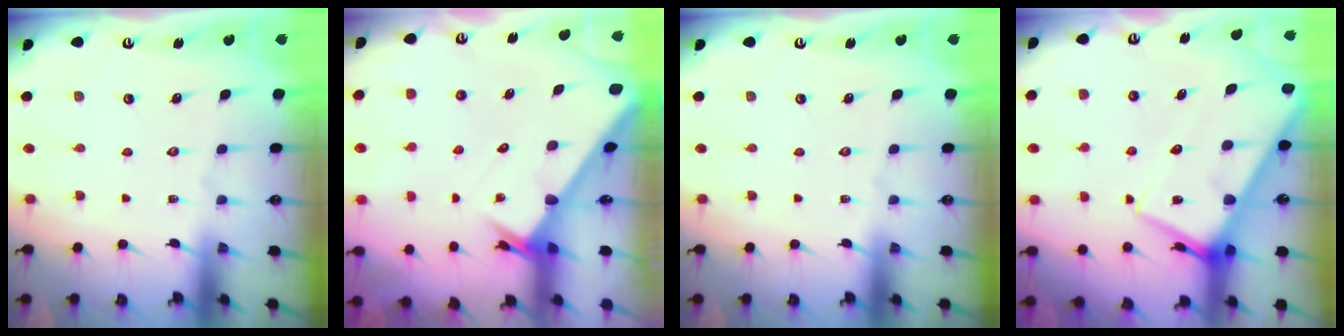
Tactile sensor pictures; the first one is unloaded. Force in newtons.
{"total": 2.9, "press": 2.9, "slide": 0.2}
{"total": 0.0}
{"total": 11.8, "press": 11.7, "slide": 1.1}